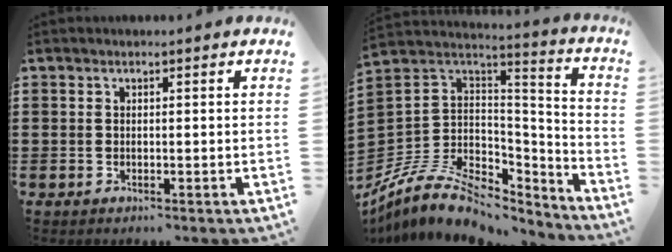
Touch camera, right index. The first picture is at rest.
{"total": 10.9, "force": [-6.7, 6.5, 5.7], "torque": [-0.134, 0.009, -0.124]}